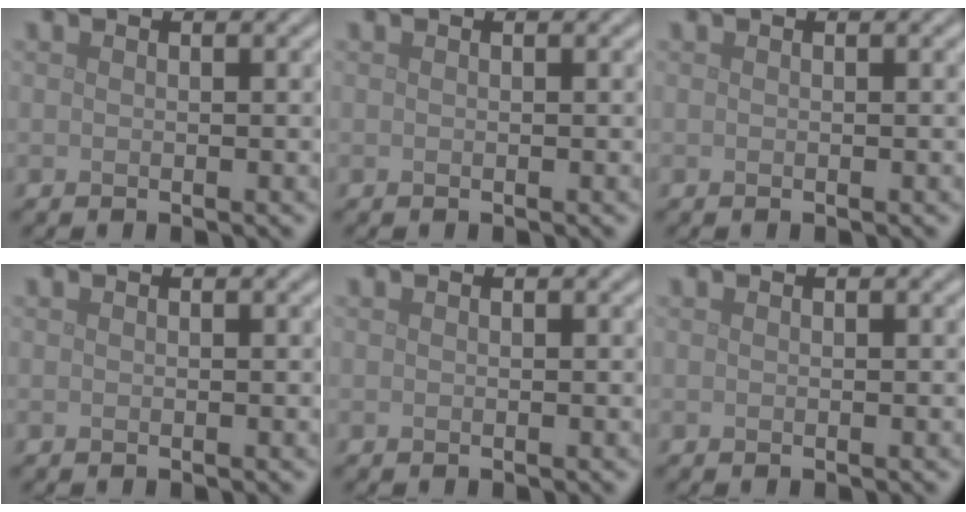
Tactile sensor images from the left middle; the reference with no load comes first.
{"total": 0.0}
{"total": 0.0}
{"total": 0.0}
{"total": 0.0}
{"total": 0.0}